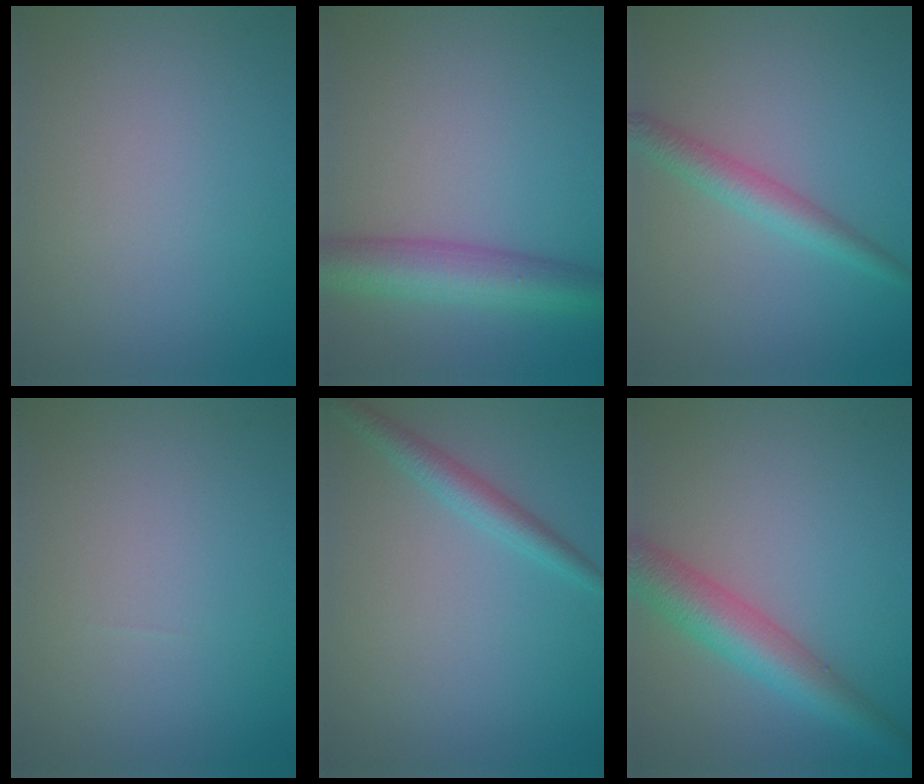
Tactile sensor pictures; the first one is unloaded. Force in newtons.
{"total": 5.7, "press": 5.7, "slide": 0.1}
{"total": 2.7, "press": 2.7, "slide": 0.1}
{"total": 0.0}
{"total": 2.3, "press": 2.3, "slide": 0.1}
{"total": 5.3, "press": 5.3, "slide": 0.1}